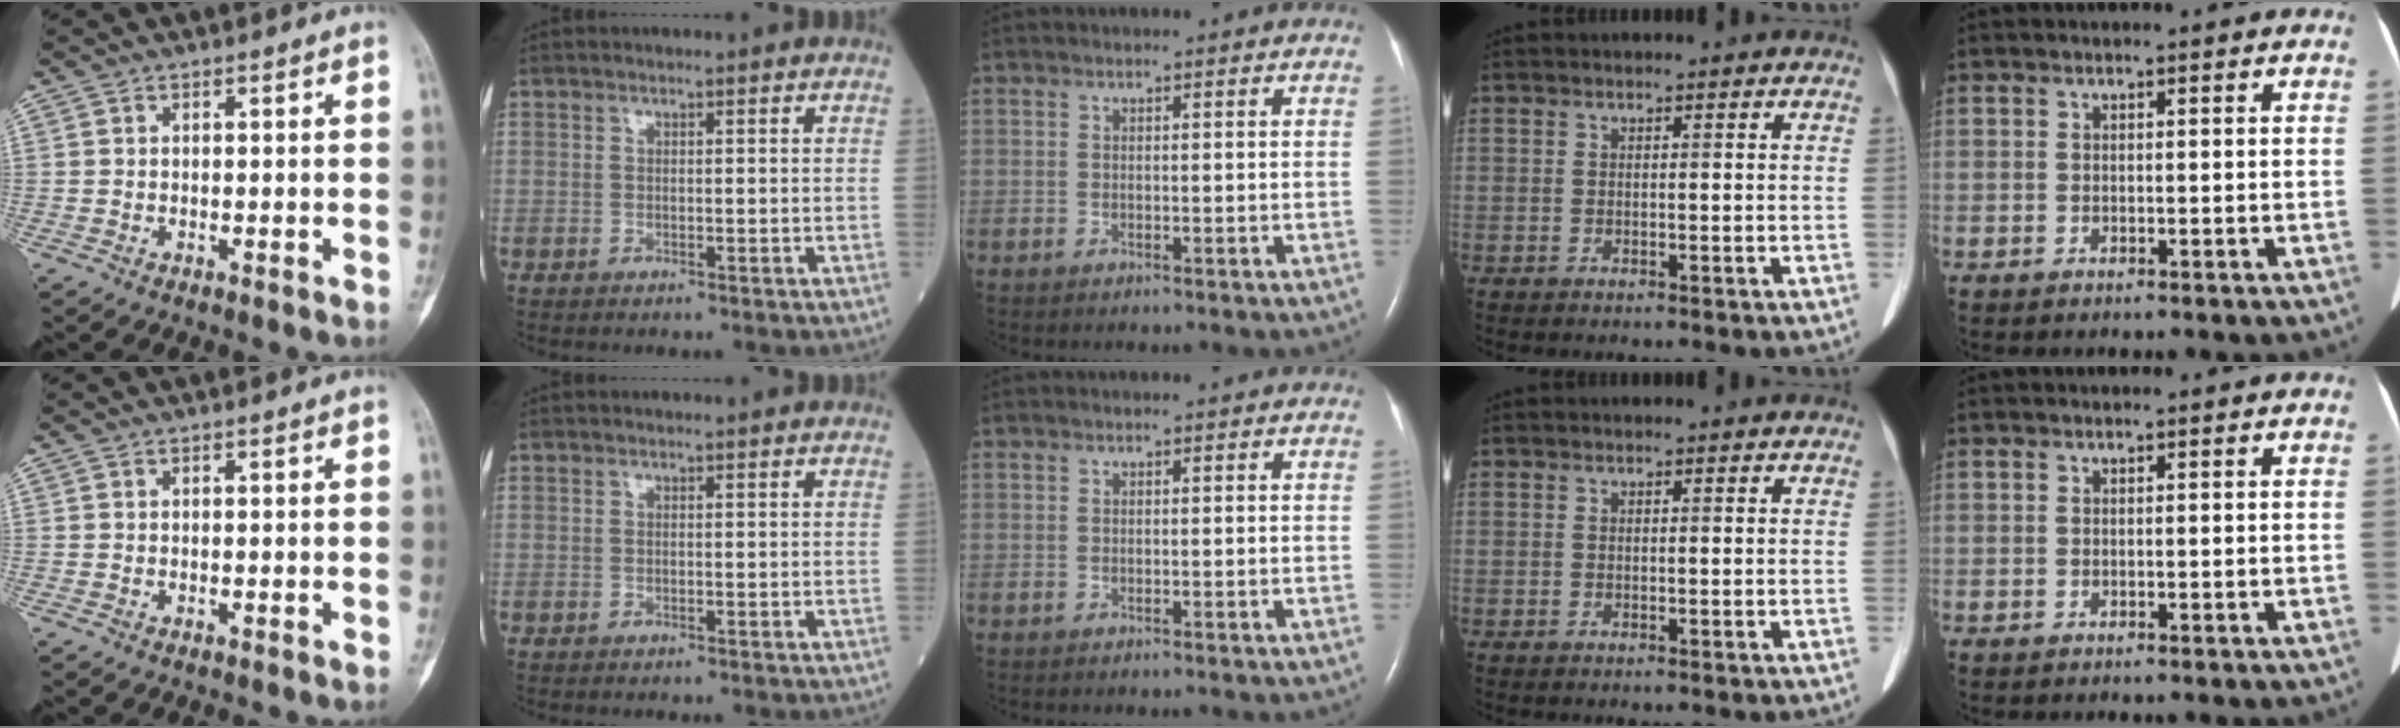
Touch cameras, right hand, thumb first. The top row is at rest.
{}